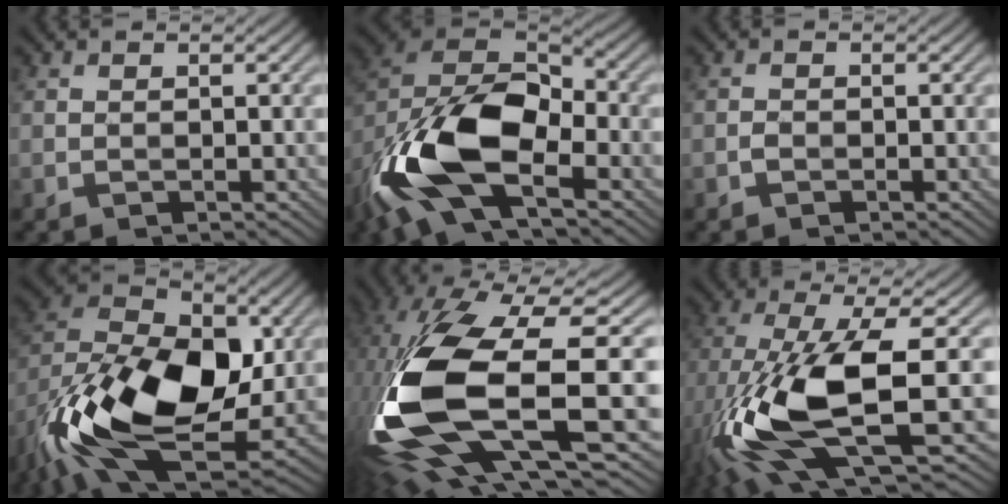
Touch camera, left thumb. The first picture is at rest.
{"total": 16.0, "force": [-6.4, 8.2, 12.1], "torque": [-0.261, -0.018, -0.130]}
{"total": 0.8, "force": [-0.5, 0.5, 0.4], "torque": [-0.007, -0.001, -0.011]}
{"total": 18.0, "force": [-4.4, 10.4, 14.1], "torque": [-0.269, 0.003, -0.093]}
{"total": 19.3, "force": [-1.5, 8.0, 17.5], "torque": [-0.397, -0.057, -0.001]}
{"total": 16.1, "force": [-4.0, 5.2, 14.7], "torque": [-0.329, -0.019, -0.063]}